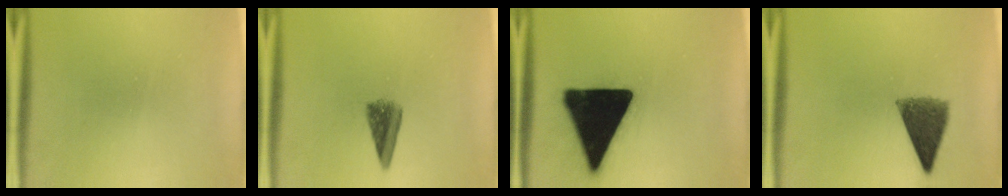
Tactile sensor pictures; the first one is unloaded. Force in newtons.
{"total": 4.2}
{"total": 21.1}
{"total": 7.4}